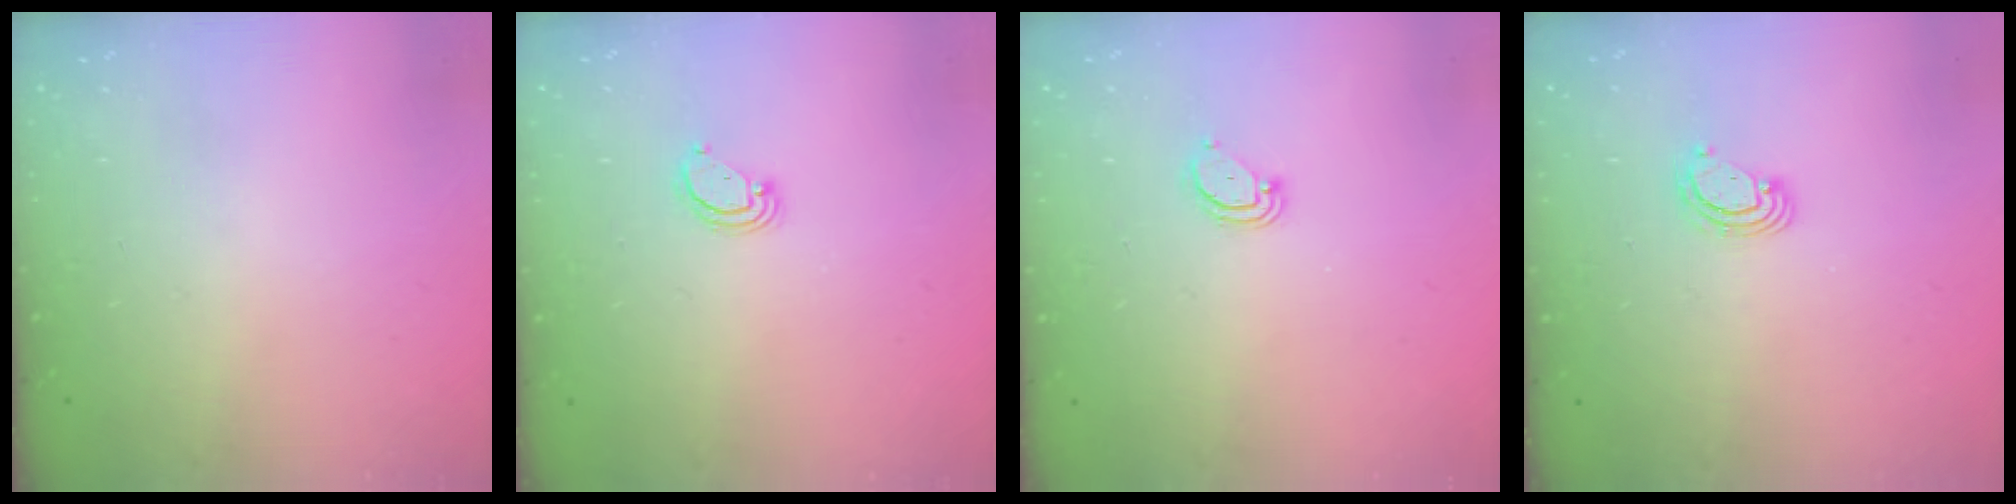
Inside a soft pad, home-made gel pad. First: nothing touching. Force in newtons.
{"total": 2.8, "press": 2.8, "slide": 0.2}
{"total": 2.6, "press": 2.6, "slide": 0.2}
{"total": 2.4, "press": 2.4, "slide": 0.2}